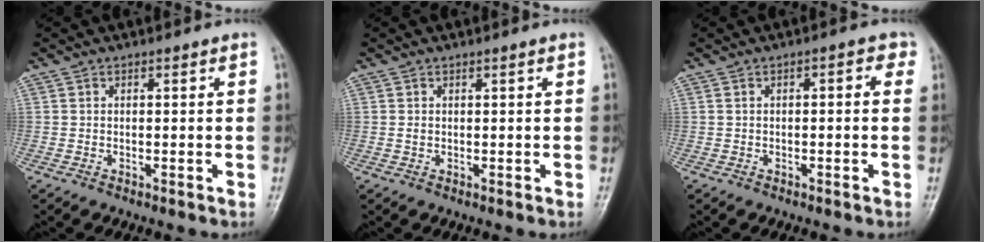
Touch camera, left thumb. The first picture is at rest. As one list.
[{"total": 0.8, "force": [0.3, 0.3, 0.7], "torque": [-0.015, 0.007, 0.008]}, {"total": 2.3, "force": [0.4, 1.2, 1.9], "torque": [-0.015, 0.013, -0.003]}]